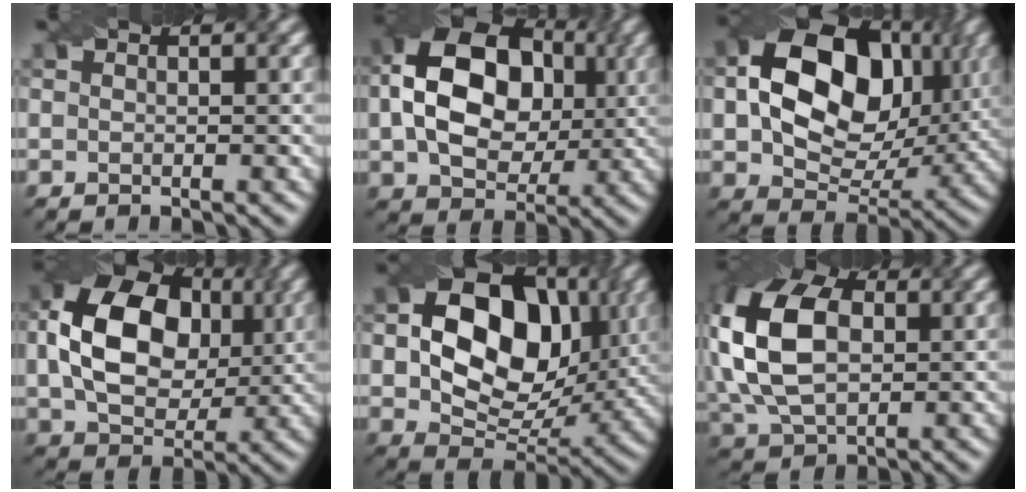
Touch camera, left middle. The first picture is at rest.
{"total": 13.9, "force": [1.5, 10.1, 9.5], "torque": [-0.167, 0.018, 0.025]}
{"total": 14.6, "force": [2.7, 10.0, 10.3], "torque": [-0.182, 0.007, 0.051]}
{"total": 12.0, "force": [1.6, 8.6, 8.2], "torque": [-0.165, 0.004, 0.031]}
{"total": 13.3, "force": [2.0, 9.1, 9.4], "torque": [-0.156, 0.001, 0.037]}
{"total": 14.3, "force": [1.8, 9.4, 10.6], "torque": [-0.228, 0.006, 0.033]}